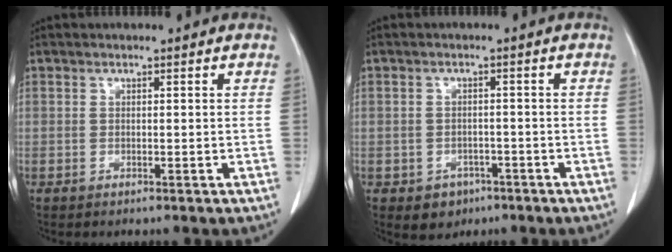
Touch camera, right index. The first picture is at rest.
{"total": 3.7, "force": [-2.0, 3.0, 0.9], "torque": [-0.007, 0.009, -0.019]}